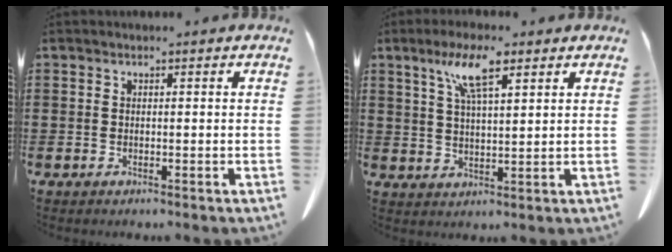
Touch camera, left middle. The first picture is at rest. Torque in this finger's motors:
{"motor_torque": [0.87, 0.32, 0.41, 0.15]}